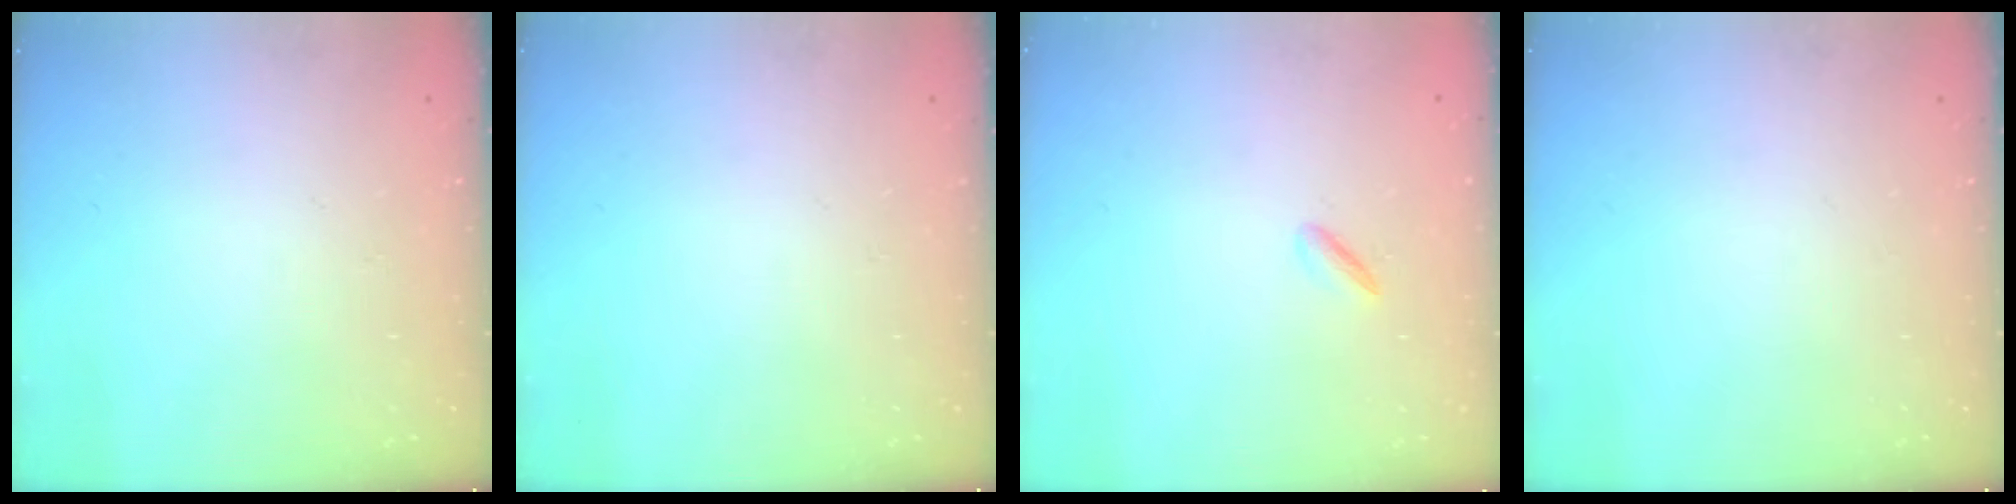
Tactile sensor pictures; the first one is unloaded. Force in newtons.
{"total": 0.0}
{"total": 1.9, "press": 1.8, "slide": 0.5}
{"total": 0.0}